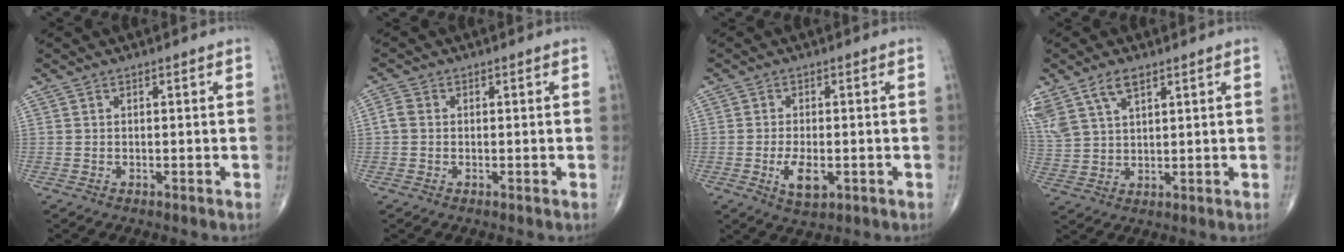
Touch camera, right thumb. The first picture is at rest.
{"total": 2.0, "force": [-0.1, 1.6, 1.2], "torque": [-0.025, 0.005, -0.006]}
{"total": 5.3, "force": [-1.4, 2.5, 4.4], "torque": [-0.077, -0.005, -0.020]}
{"total": 10.2, "force": [5.9, 5.2, 6.5], "torque": [-0.148, -0.007, 0.123]}